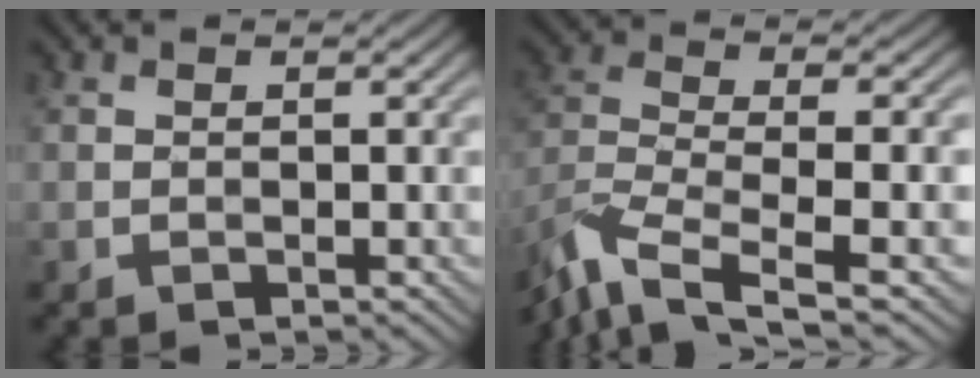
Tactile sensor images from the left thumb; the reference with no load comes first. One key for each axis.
{"total": 10.6, "fx": -7.1, "fy": 2.8, "fz": 7.3, "tx": -0.158, "ty": -0.014, "tz": -0.129}